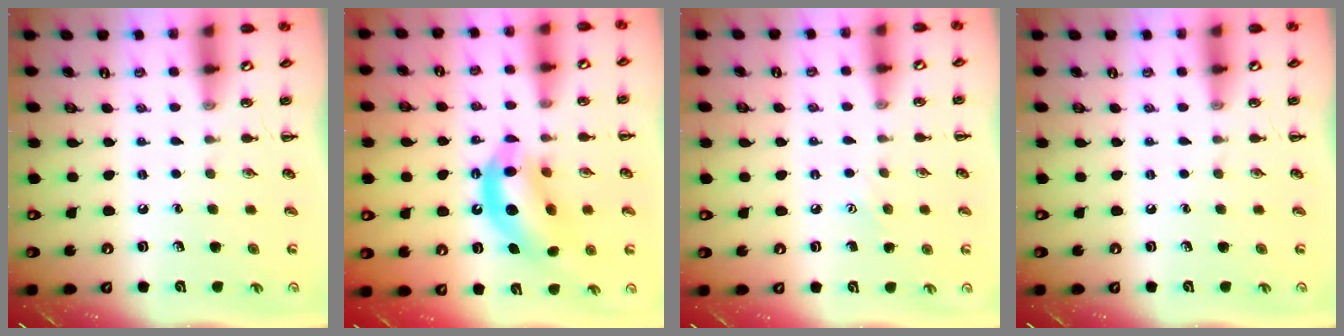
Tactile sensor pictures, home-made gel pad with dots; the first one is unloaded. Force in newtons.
{"total": 13.4, "press": 12.9, "slide": 3.7}
{"total": 3.9, "press": 3.8, "slide": 1.0}
{"total": 0.0}